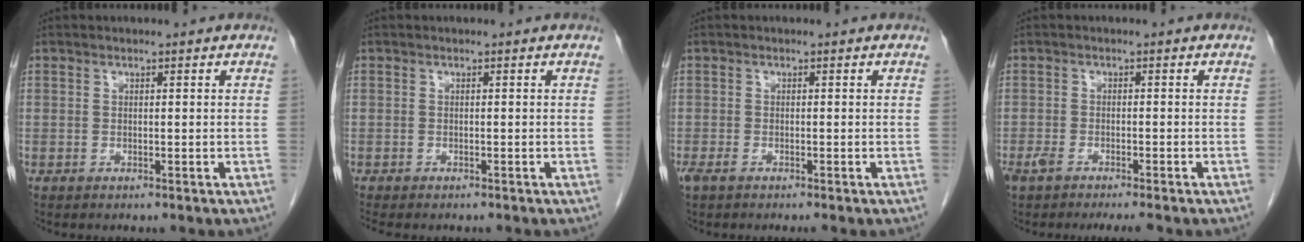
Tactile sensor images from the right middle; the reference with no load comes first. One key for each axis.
{"total": 3.2, "fx": -2.8, "fy": 0.9, "fz": 1.3, "tx": -0.018, "ty": -0.007, "tz": -0.037}
{"total": 2.1, "fx": -1.6, "fy": 0.4, "fz": 1.3, "tx": -0.024, "ty": -0.006, "tz": -0.026}
{"total": 5.6, "fx": -4.4, "fy": 1.0, "fz": 3.3, "tx": -0.049, "ty": -0.007, "tz": -0.069}